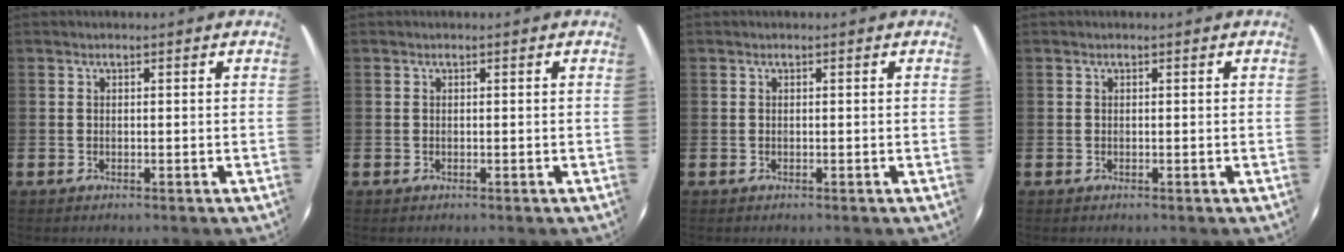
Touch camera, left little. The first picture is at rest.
{"total": 0.0}
{"total": 0.0}
{"total": 0.0}